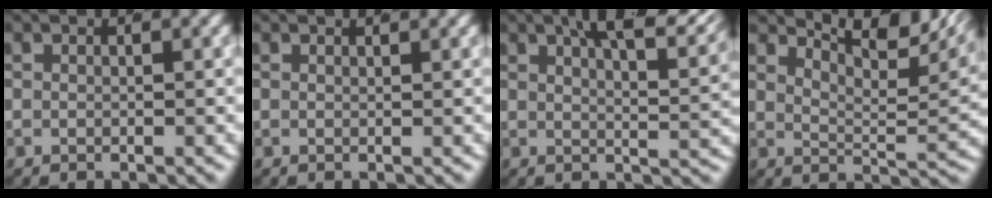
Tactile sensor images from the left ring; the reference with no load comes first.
{"total": 0.7, "force": [0.7, -0.2, 0.1], "torque": [0.006, -0.003, 0.011]}
{"total": 7.1, "force": [5.2, 1.1, 4.8], "torque": [-0.062, 0.009, 0.076]}
{"total": 8.5, "force": [6.3, 1.7, 5.5], "torque": [-0.060, 0.009, 0.092]}